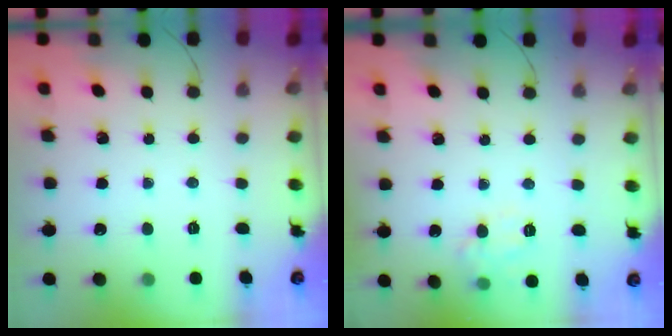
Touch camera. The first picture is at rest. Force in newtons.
{"total": 8.6, "press": 8.6, "slide": 1.0}